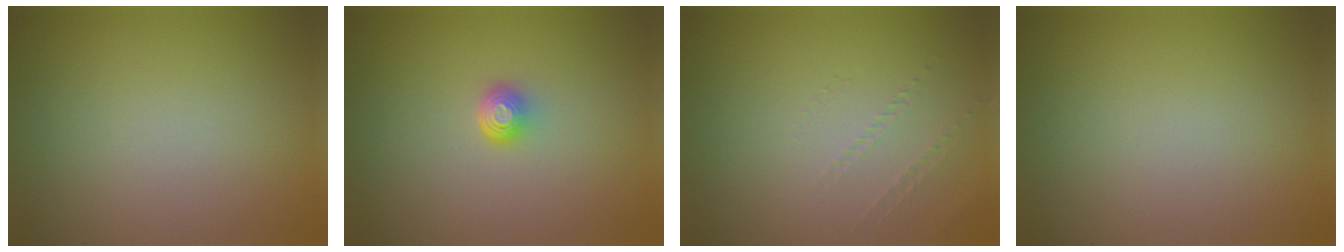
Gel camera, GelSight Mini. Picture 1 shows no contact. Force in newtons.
{"total": 1.8, "press": 1.3, "slide": 1.3}
{"total": 0.9, "press": 0.1, "slide": 0.9}
{"total": 0.0}